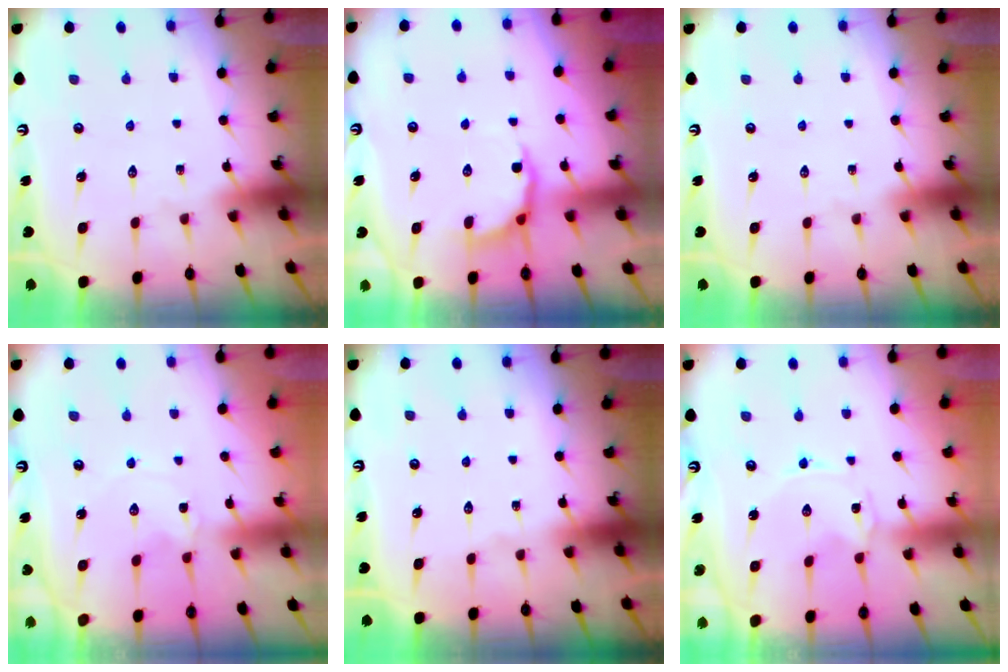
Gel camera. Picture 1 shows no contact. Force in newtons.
{"total": 4.9, "press": 4.2, "slide": 2.6}
{"total": 0.0}
{"total": 0.9, "press": 0.9, "slide": 0.1}
{"total": 0.0}
{"total": 0.0}